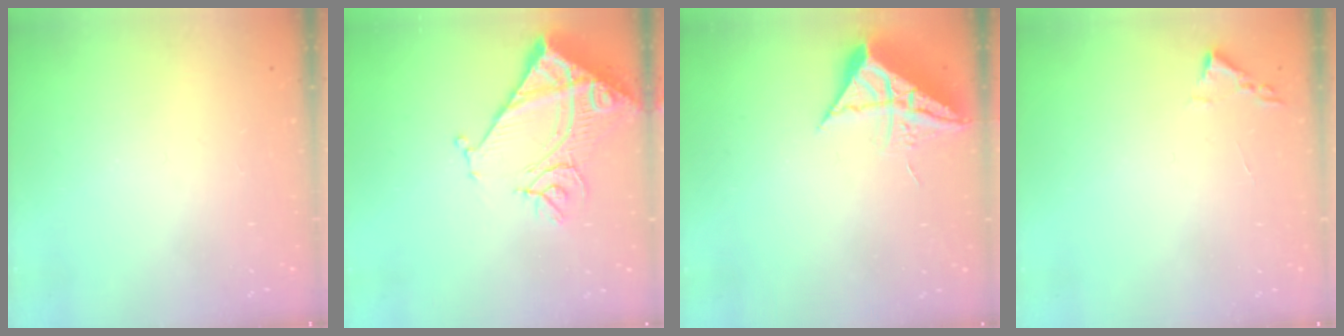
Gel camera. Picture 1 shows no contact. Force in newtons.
{"total": 15.3, "press": 15.2, "slide": 1.8}
{"total": 10.0, "press": 9.9, "slide": 0.8}
{"total": 1.8, "press": 1.7, "slide": 0.2}